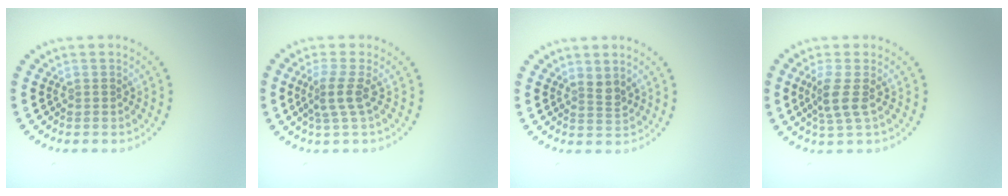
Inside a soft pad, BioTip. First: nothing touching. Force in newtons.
{"total": 2.3, "press": 1.6, "slide": 1.6}
{"total": 1.3, "press": 1.0, "slide": 0.8}
{"total": 2.5, "press": 1.9, "slide": 1.6}